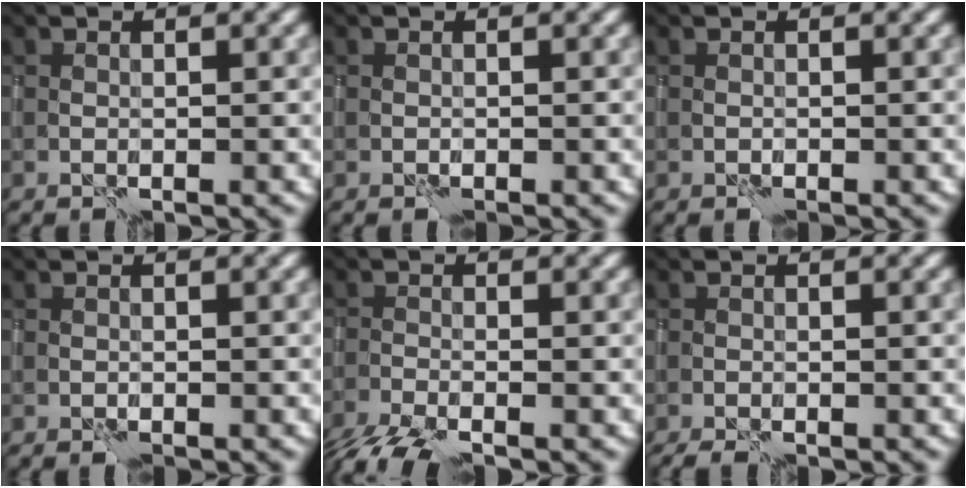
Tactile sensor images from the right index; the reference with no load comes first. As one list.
[{"total": 0.0}, {"total": 0.0}, {"total": 0.0}, {"total": 3.6, "force": [-2.9, 0.9, 2.0], "torque": [-0.043, -0.014, -0.065]}, {"total": 1.9, "force": [-1.3, 0.6, 1.2], "torque": [-0.025, -0.004, -0.018]}]